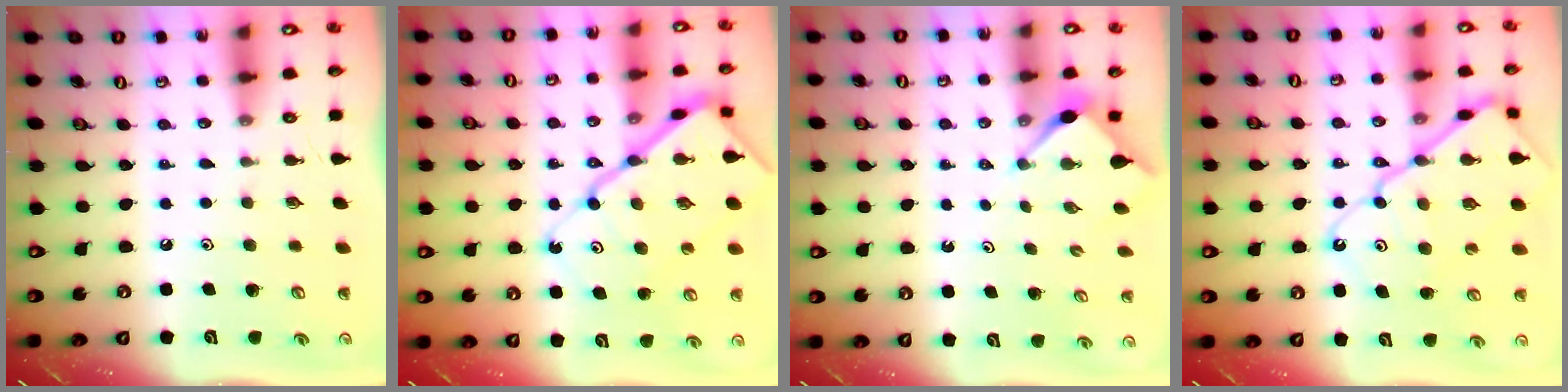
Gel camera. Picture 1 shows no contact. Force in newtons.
{"total": 16.4, "press": 16.4, "slide": 1.8}
{"total": 2.9, "press": 2.9, "slide": 0.3}
{"total": 15.5, "press": 15.4, "slide": 1.4}